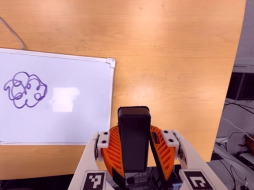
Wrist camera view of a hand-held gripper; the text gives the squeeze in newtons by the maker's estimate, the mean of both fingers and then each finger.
{"total": 8.3, "left": 7.4, "right": 9.3}